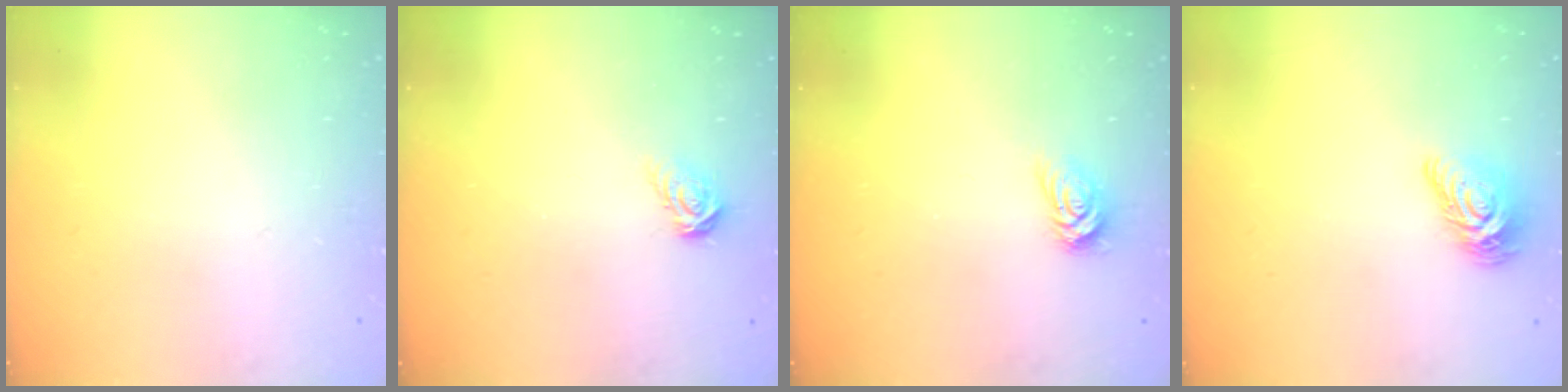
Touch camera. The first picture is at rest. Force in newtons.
{"total": 4.4, "press": 4.4, "slide": 0.4}
{"total": 3.9, "press": 3.9, "slide": 0.5}
{"total": 9.6, "press": 9.6, "slide": 0.4}